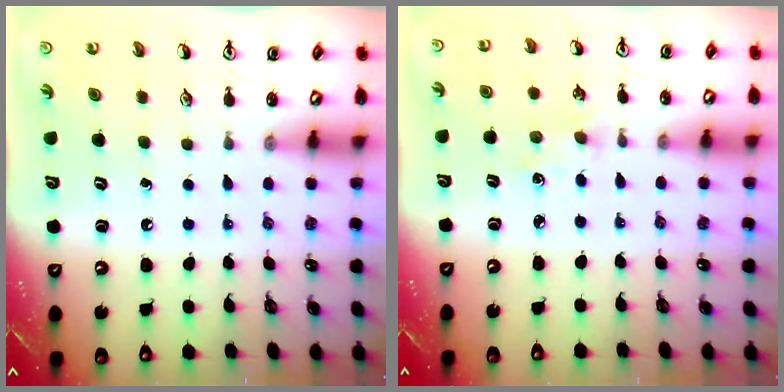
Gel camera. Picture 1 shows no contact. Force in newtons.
{"total": 1.4, "press": 1.3, "slide": 0.3}